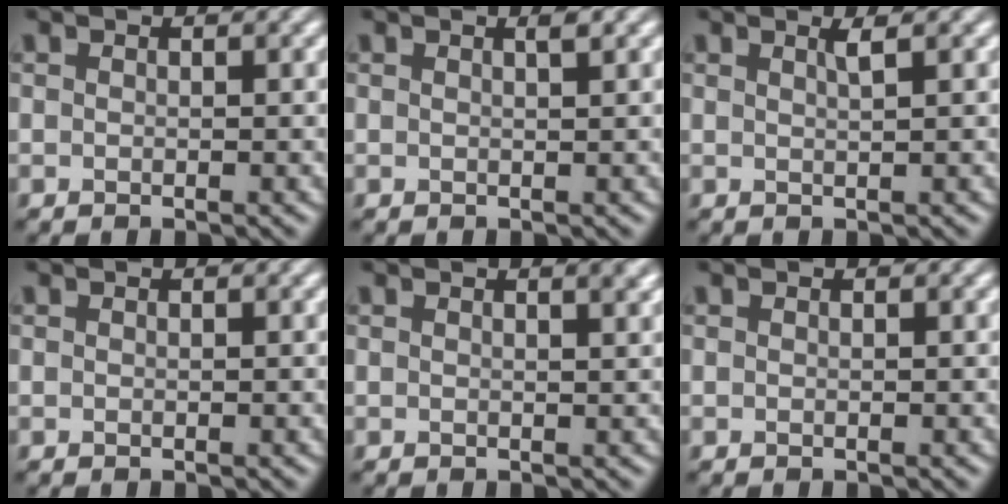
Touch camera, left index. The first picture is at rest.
{"total": 0.9, "force": [0.5, 0.2, 0.7], "torque": [-0.007, 0.002, 0.007]}
{"total": 1.2, "force": [0.6, 0.3, 1.0], "torque": [-0.010, 0.001, 0.008]}
{"total": 0.0}
{"total": 1.7, "force": [1.1, 0.6, 1.2], "torque": [-0.006, 0.005, 0.011]}
{"total": 0.0}